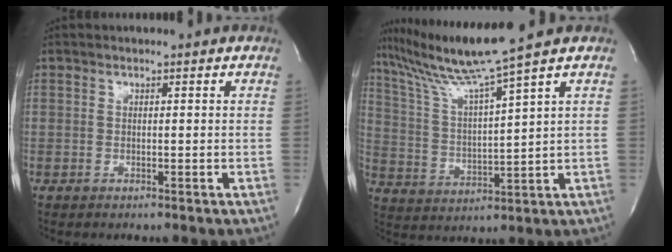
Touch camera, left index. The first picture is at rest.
{"total": 10.9, "force": [8.6, -2.9, 6.1], "torque": [-0.120, -0.005, 0.165]}